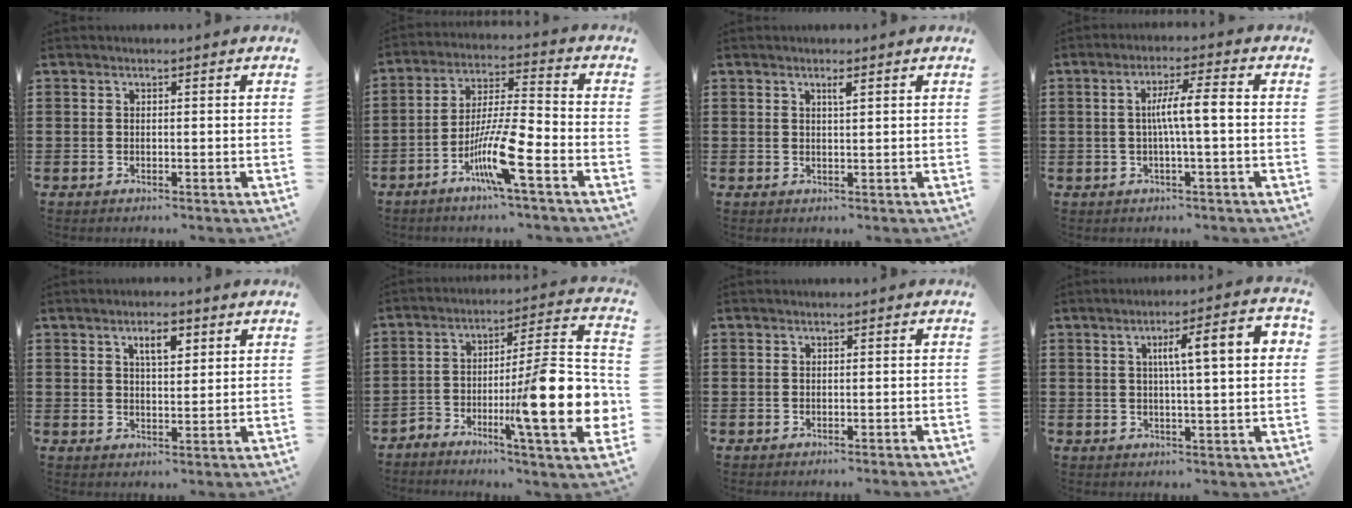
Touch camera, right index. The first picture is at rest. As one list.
[{"total": 10.0, "force": [-4.9, 1.0, 8.7], "torque": [-0.182, -0.010, -0.094]}, {"total": 1.2, "force": [0.7, 0.1, 1.0], "torque": [-0.020, -0.001, 0.012]}, {"total": 5.3, "force": [-0.3, 0.2, 5.3], "torque": [-0.096, 0.000, -0.012]}, {"total": 3.7, "force": [1.8, 1.4, 2.9], "torque": [-0.047, 0.002, 0.027]}, {"total": 15.3, "force": [-4.9, 2.2, 14.3], "torque": [-0.210, -0.019, -0.084]}, {"total": 0.8, "force": [-0.7, -0.1, 0.3], "torque": [-0.006, -0.002, -0.015]}, {"total": 7.9, "force": [1.5, 1.3, 7.6], "torque": [-0.130, -0.002, 0.015]}]